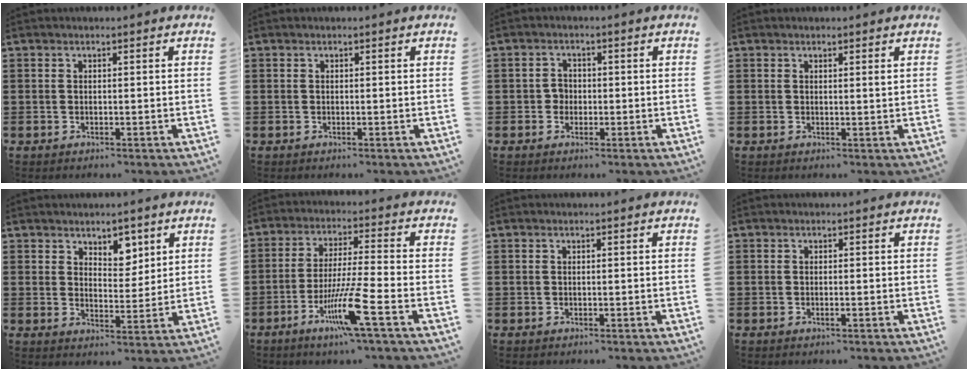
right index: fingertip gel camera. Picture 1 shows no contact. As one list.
[{"total": 0.0}, {"total": 2.0, "force": [-0.5, 1.8, 0.7], "torque": [-0.018, 0.005, -0.012]}, {"total": 0.7, "force": [0.4, 0.0, 0.6], "torque": [-0.012, -0.001, 0.007]}, {"total": 4.6, "force": [3.5, 2.6, 1.4], "torque": [-0.026, -0.002, 0.061]}, {"total": 10.0, "force": [-4.9, -0.1, 8.8], "torque": [-0.177, -0.013, -0.094]}, {"total": 0.0}, {"total": 0.6, "force": [-0.2, 0.0, 0.5], "torque": [-0.009, -0.005, -0.002]}]